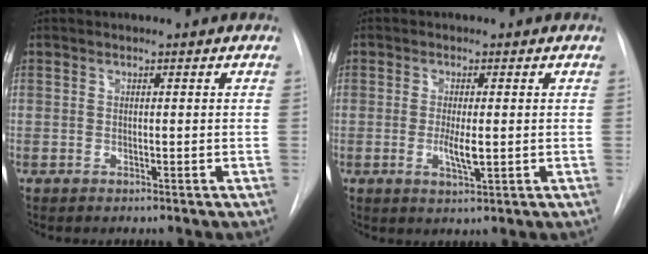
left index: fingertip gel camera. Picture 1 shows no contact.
{"total": 3.2, "force": [-0.4, 0.6, 3.2], "torque": [-0.060, -0.006, -0.004]}